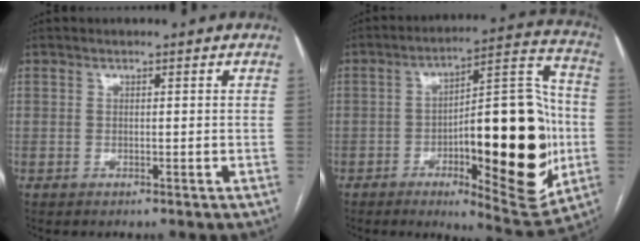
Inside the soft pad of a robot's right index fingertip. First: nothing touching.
{"total": 24.6, "force": [-4.7, 6.8, 23.2], "torque": [-0.308, 0.017, -0.051]}